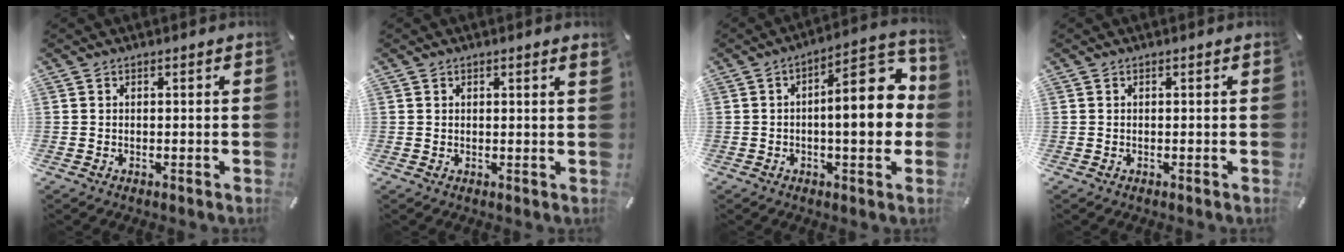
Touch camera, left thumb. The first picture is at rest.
{"total": 1.0, "force": [0.6, 0.2, 0.8], "torque": [-0.016, 0.001, 0.011]}
{"total": 15.6, "force": [0.5, 6.1, 14.3], "torque": [-0.174, -0.016, -0.001]}
{"total": 0.0}